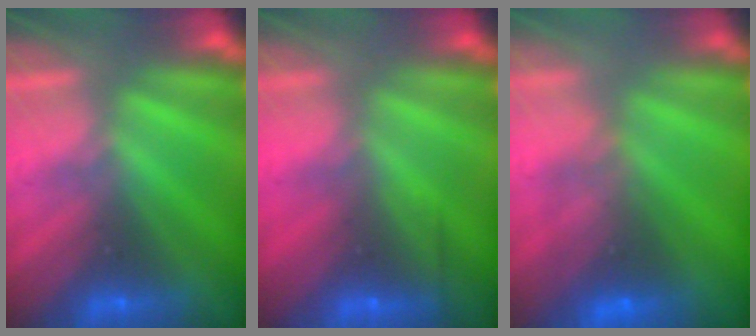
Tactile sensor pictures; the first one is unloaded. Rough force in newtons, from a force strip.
{"total": 2.4}
{"total": 7.4}